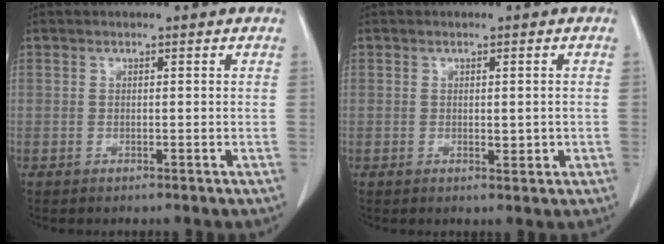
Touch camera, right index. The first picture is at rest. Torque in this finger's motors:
{"motor_torque": [0.10, 0.23, 0.10, 0.05]}